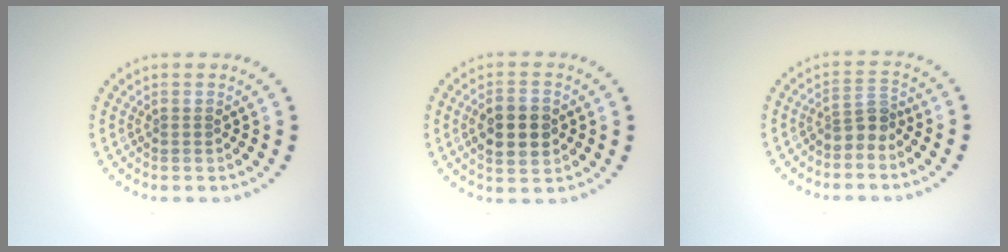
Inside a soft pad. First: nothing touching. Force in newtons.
{"total": 4.3, "press": 4.3, "slide": 0.2}
{"total": 2.5, "press": 1.8, "slide": 1.6}